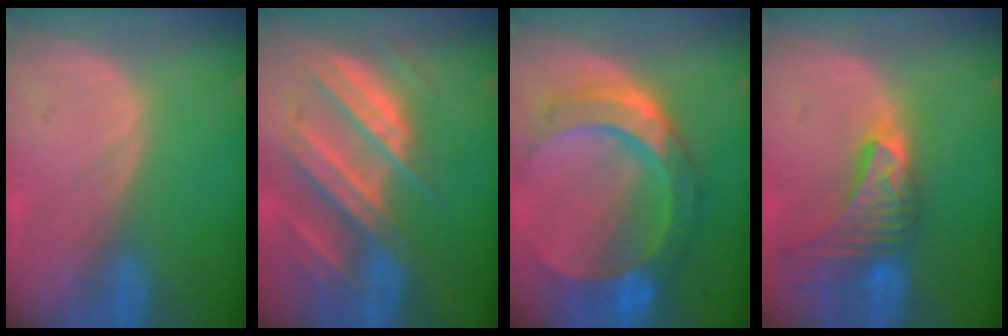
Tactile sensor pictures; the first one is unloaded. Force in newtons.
{"total": 10.5, "press": 9.3, "slide": 5.0}
{"total": 11.1, "press": 11.0, "slide": 1.1}
{"total": 9.2, "press": 8.2, "slide": 4.2}